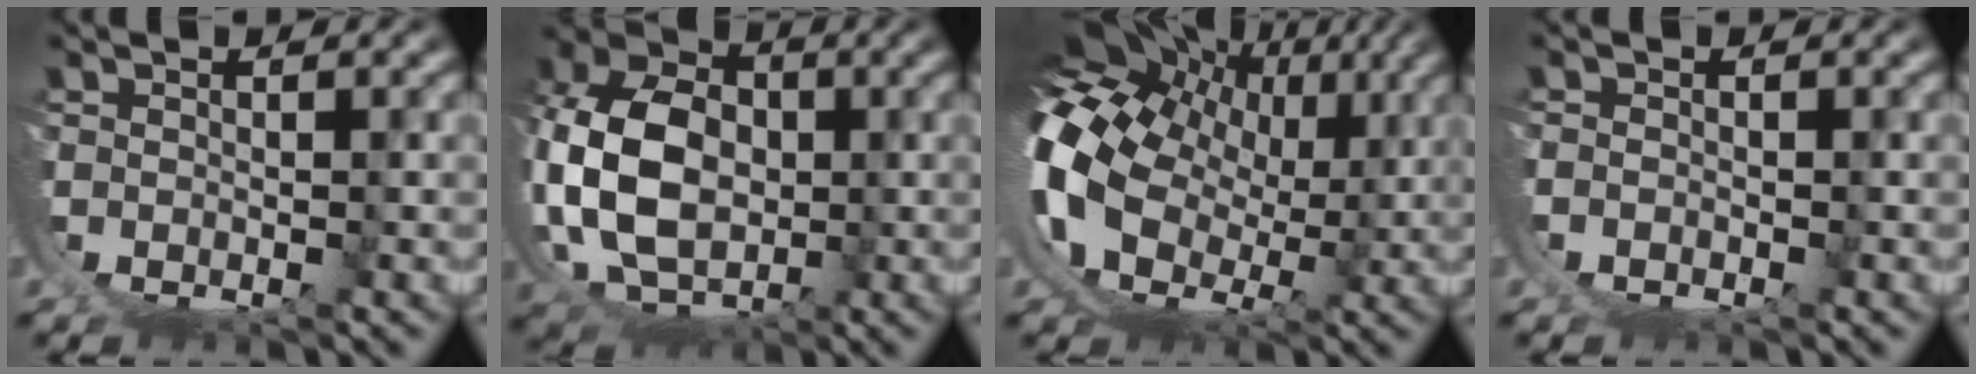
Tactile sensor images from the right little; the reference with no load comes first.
{"total": 12.5, "force": [3.4, 8.5, 8.4], "torque": [-0.203, -0.038, 0.080]}
{"total": 21.7, "force": [4.7, 17.6, 11.8], "torque": [-0.284, -0.031, 0.069]}
{"total": 1.1, "force": [-0.1, 1.0, 0.4], "torque": [-0.015, -0.002, -0.004]}